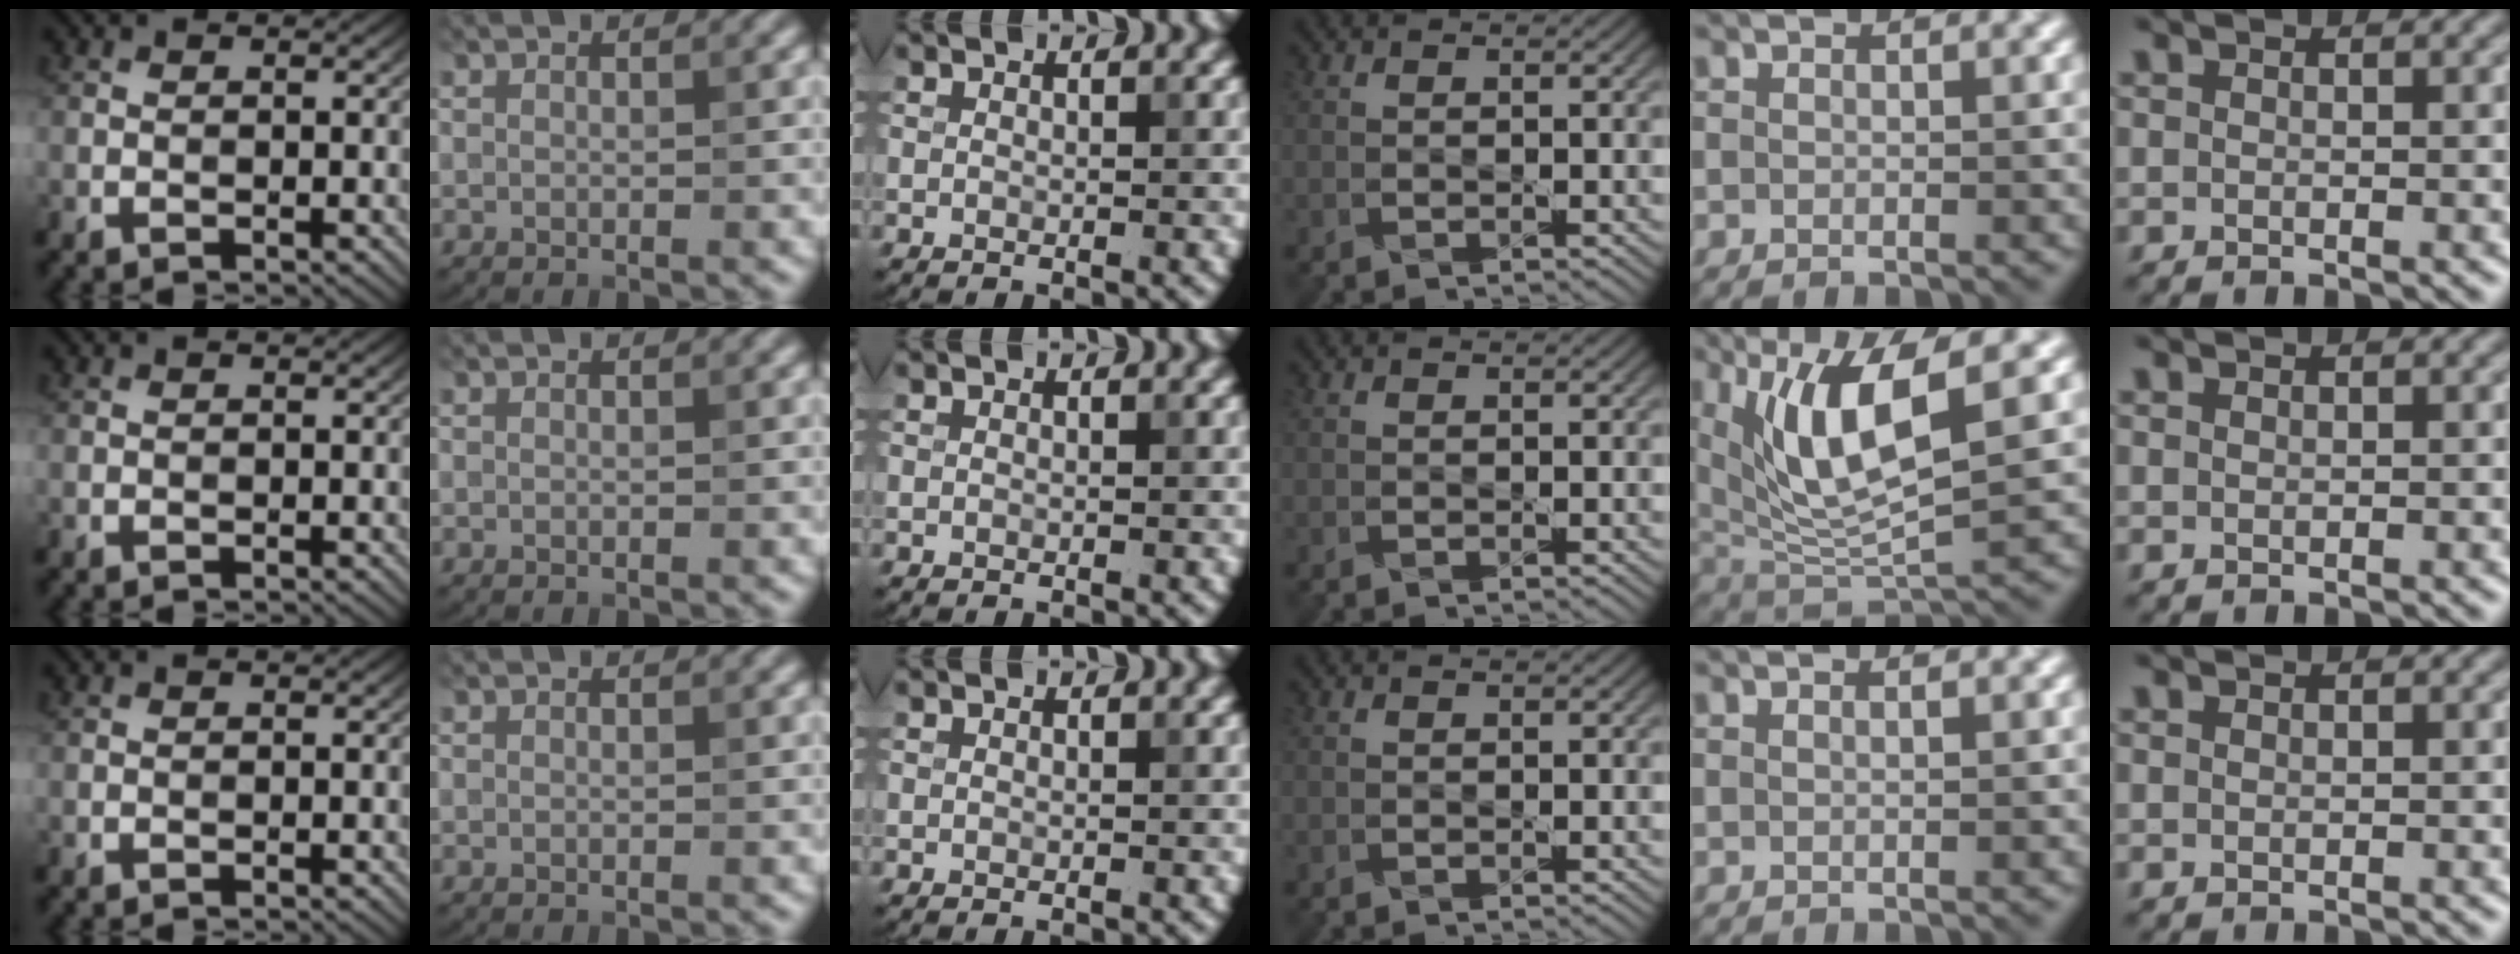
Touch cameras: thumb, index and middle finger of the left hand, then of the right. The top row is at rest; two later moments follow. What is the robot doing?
{"motion": "dispense", "object": "toothpaste"}